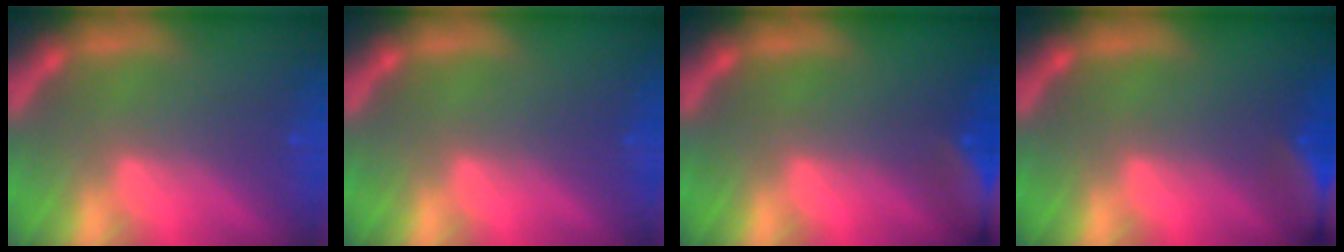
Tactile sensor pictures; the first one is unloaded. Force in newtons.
{"total": 0.0}
{"total": 7.0}
{"total": 6.5}